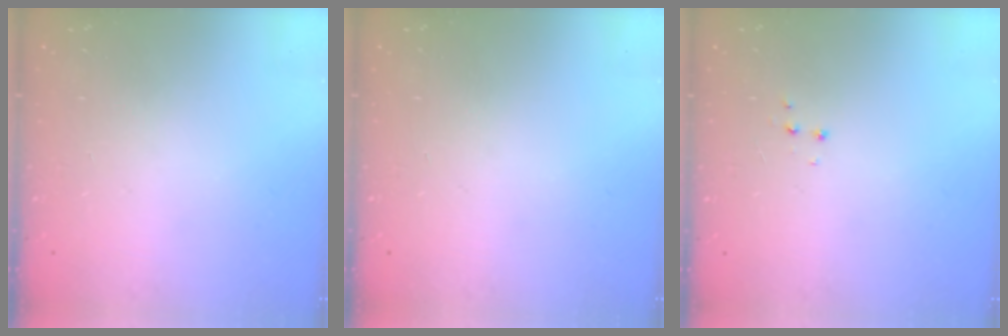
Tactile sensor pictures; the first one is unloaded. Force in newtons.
{"total": 0.0}
{"total": 3.4, "press": 3.3, "slide": 0.6}